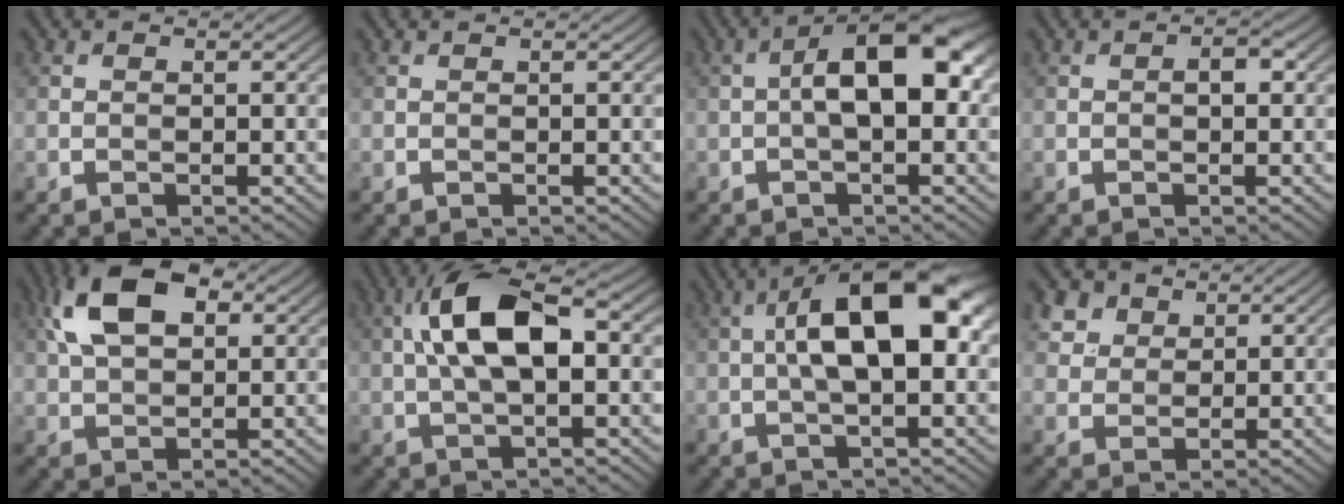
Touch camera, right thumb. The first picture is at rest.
{"total": 0.0}
{"total": 8.9, "force": [0.1, 3.9, 8.0], "torque": [-0.123, 0.019, -0.007]}
{"total": 1.5, "force": [0.1, 0.7, 1.3], "torque": [-0.016, 0.004, -0.002]}
{"total": 9.9, "force": [3.5, 5.4, 7.5], "torque": [-0.158, 0.022, 0.058]}
{"total": 9.8, "force": [1.2, 4.0, 8.9], "torque": [-0.176, 0.024, 0.013]}
{"total": 12.4, "force": [1.1, 5.2, 11.2], "torque": [-0.172, 0.024, 0.011]}
{"total": 5.7, "force": [3.4, 3.9, 2.3], "torque": [-0.079, -0.002, 0.074]}